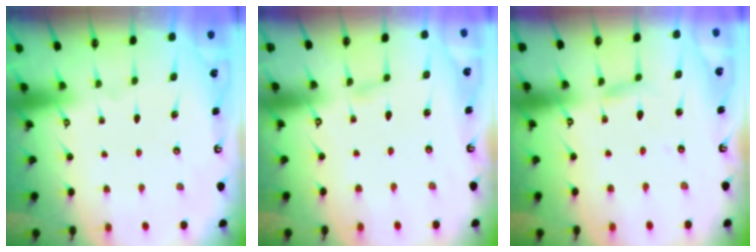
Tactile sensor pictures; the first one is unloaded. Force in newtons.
{"total": 1.2, "press": 1.2, "slide": 0.1}
{"total": 2.6, "press": 2.6, "slide": 0.2}